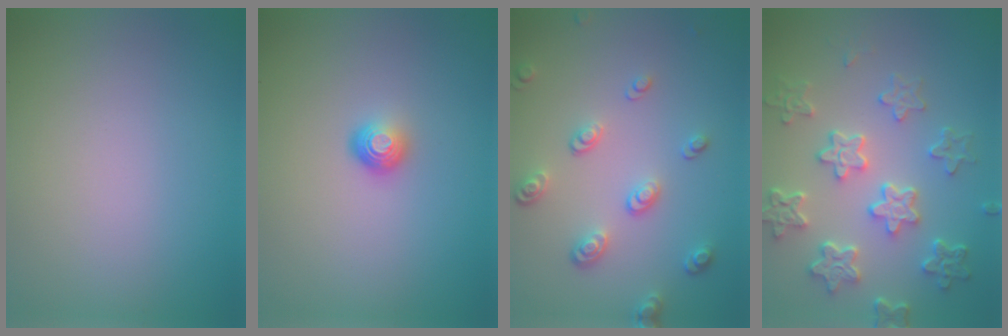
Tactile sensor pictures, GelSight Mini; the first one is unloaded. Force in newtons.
{"total": 1.7, "press": 1.1, "slide": 1.3}
{"total": 3.3, "press": 2.6, "slide": 2.0}
{"total": 6.0, "press": 4.6, "slide": 4.0}